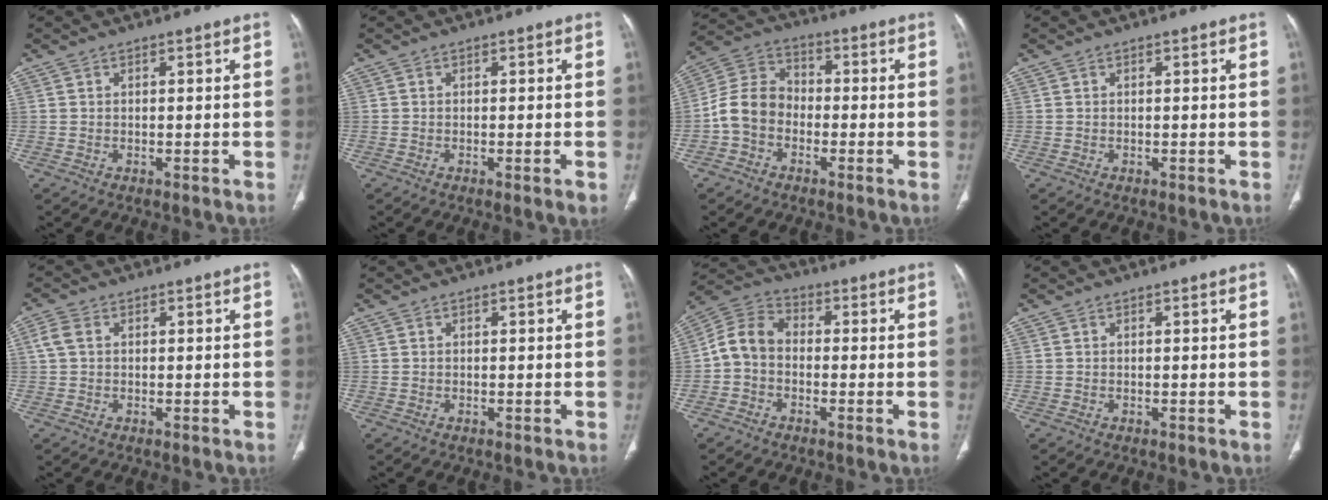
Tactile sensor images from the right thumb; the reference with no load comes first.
{"total": 2.0, "force": [-0.7, 0.3, 1.9], "torque": [-0.028, -0.006, -0.007]}
{"total": 9.0, "force": [-2.5, 7.1, 4.9], "torque": [-0.086, 0.036, -0.061]}
{"total": 0.0}
{"total": 3.1, "force": [0.8, 2.2, 2.1], "torque": [-0.054, 0.010, 0.016]}
{"total": 0.0}
{"total": 7.7, "force": [-1.2, 5.9, 4.8], "torque": [-0.080, 0.029, -0.041]}
{"total": 0.0}